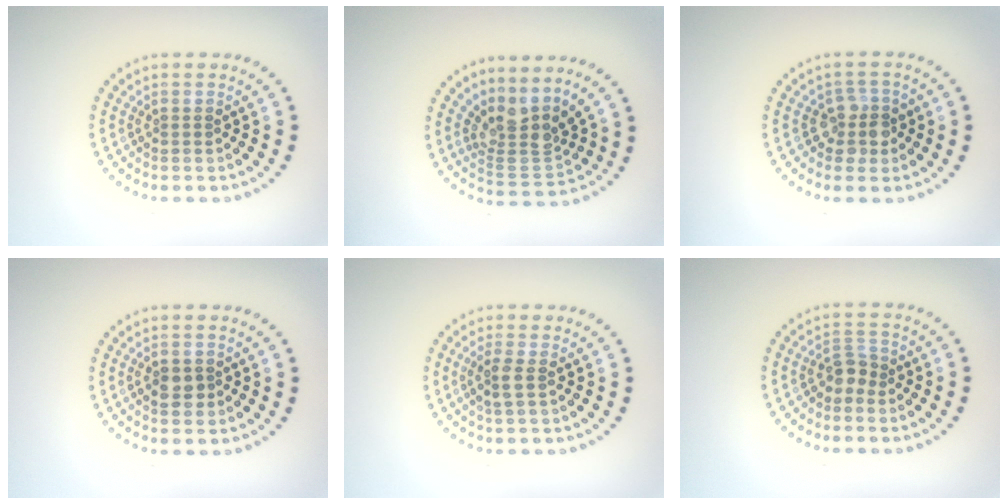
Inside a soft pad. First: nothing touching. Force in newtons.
{"total": 3.7, "press": 2.5, "slide": 2.8}
{"total": 2.6, "press": 2.2, "slide": 1.3}
{"total": 1.8, "press": 1.8, "slide": 0.3}
{"total": 1.6, "press": 1.4, "slide": 0.7}
{"total": 1.7, "press": 1.4, "slide": 0.9}